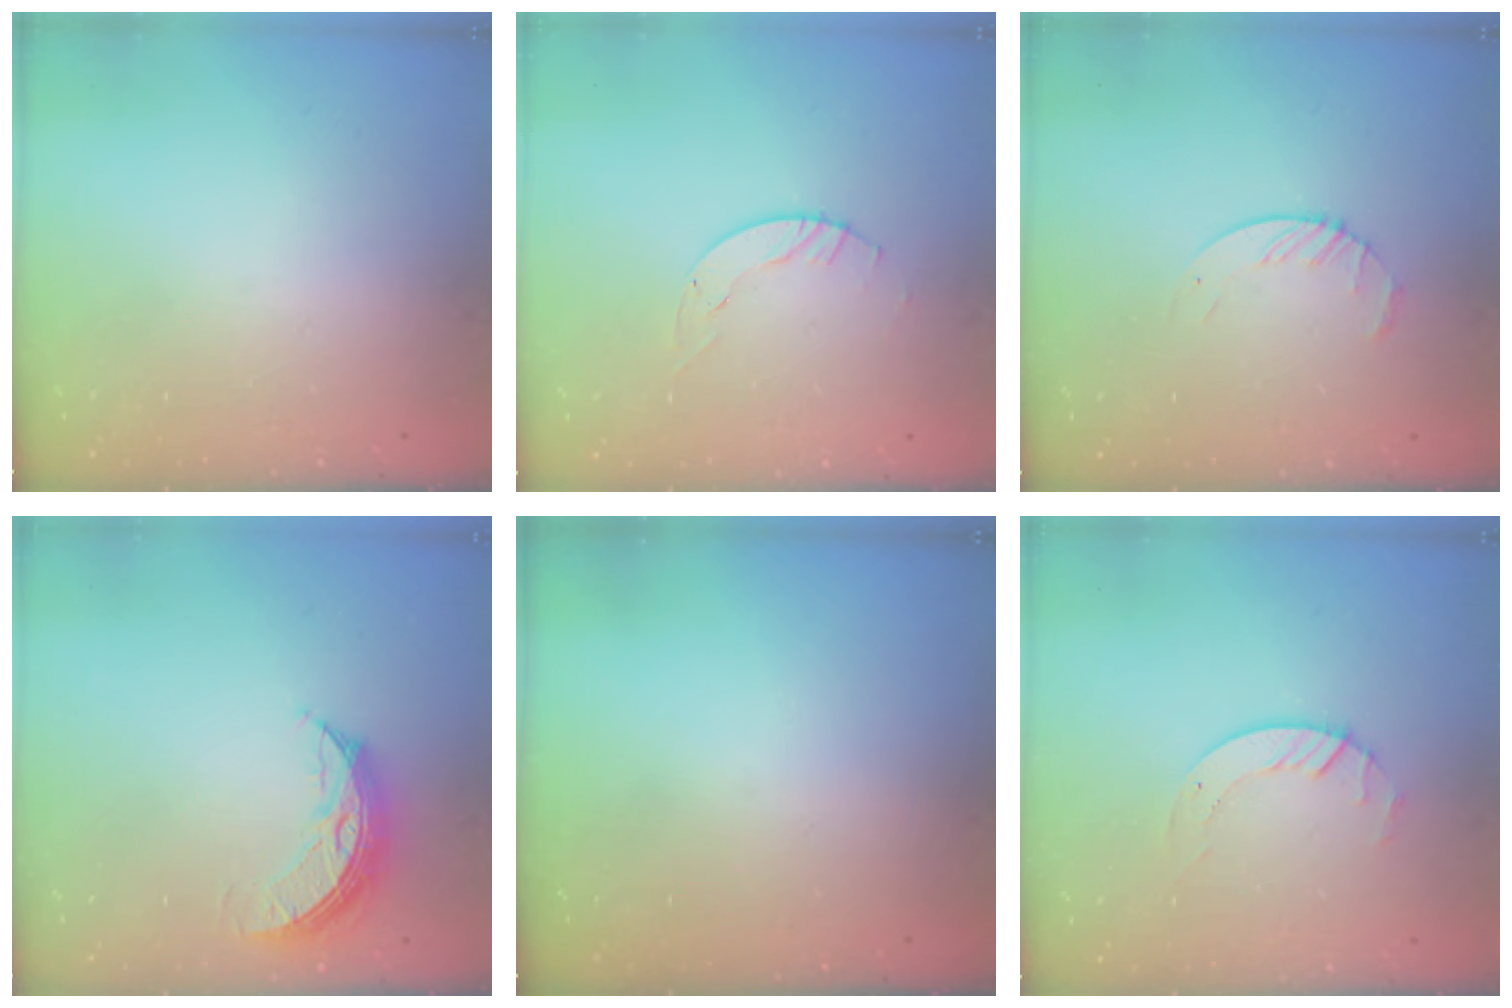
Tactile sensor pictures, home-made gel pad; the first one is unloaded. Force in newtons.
{"total": 3.1, "press": 3.1, "slide": 0.4}
{"total": 3.8, "press": 3.8, "slide": 0.4}
{"total": 9.3, "press": 9.3, "slide": 0.0}
{"total": 0.0}
{"total": 3.6, "press": 3.6, "slide": 0.4}